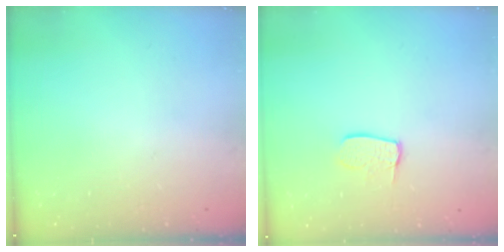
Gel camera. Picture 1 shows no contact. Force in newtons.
{"total": 7.0, "press": 7.0, "slide": 0.6}